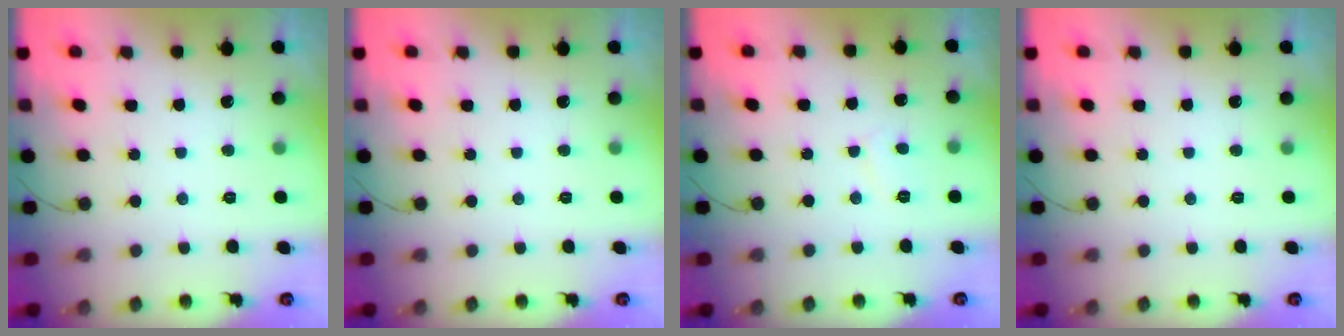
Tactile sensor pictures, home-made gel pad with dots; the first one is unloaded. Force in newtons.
{"total": 0.0}
{"total": 3.0, "press": 3.0, "slide": 0.3}
{"total": 0.0}